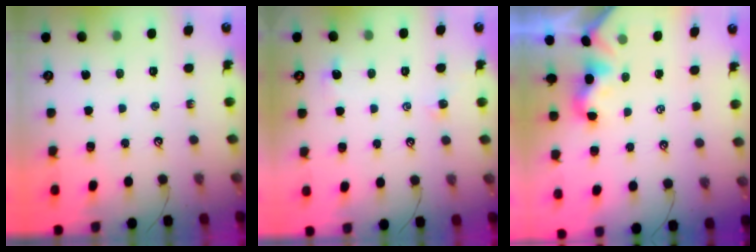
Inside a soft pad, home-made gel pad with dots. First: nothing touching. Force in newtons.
{"total": 0.0}
{"total": 2.0, "press": 1.9, "slide": 0.5}